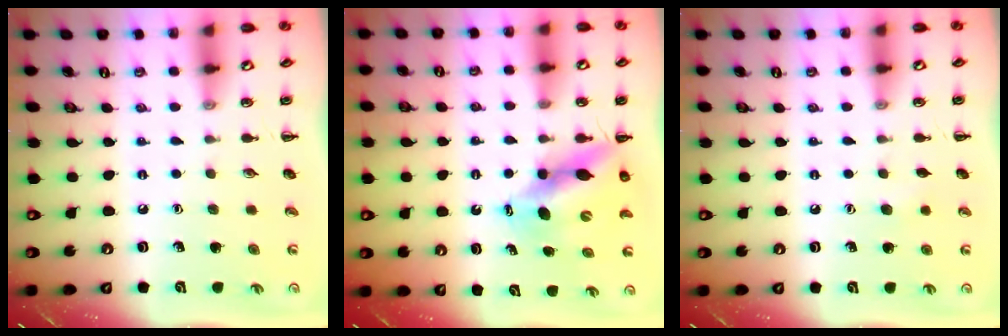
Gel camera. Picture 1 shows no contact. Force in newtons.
{"total": 11.1, "press": 10.7, "slide": 3.0}
{"total": 4.4, "press": 4.2, "slide": 1.1}